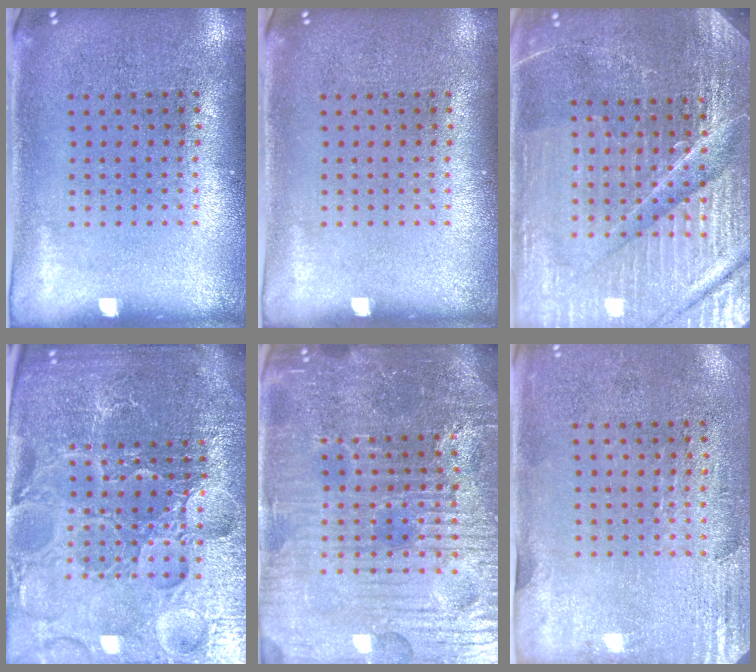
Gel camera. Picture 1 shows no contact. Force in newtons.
{"total": 0.0}
{"total": 5.5, "press": 5.0, "slide": 2.2}
{"total": 6.2, "press": 5.5, "slide": 2.7}
{"total": 6.0, "press": 5.6, "slide": 2.1}
{"total": 2.9, "press": 2.4, "slide": 1.5}